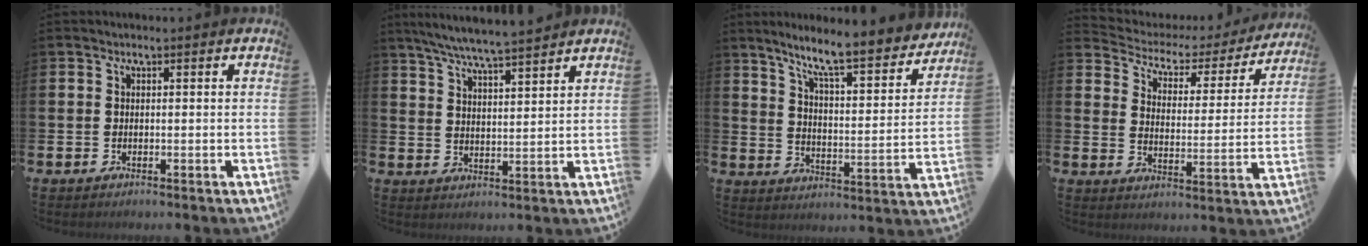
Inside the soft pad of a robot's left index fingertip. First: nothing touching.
{"total": 6.4, "force": [6.1, -0.1, 1.9], "torque": [-0.061, -0.029, 0.109]}
{"total": 8.8, "force": [7.8, 0.8, 3.9], "torque": [-0.093, -0.062, 0.128]}
{"total": 3.4, "force": [2.6, 2.0, 0.8], "torque": [-0.040, -0.025, 0.033]}